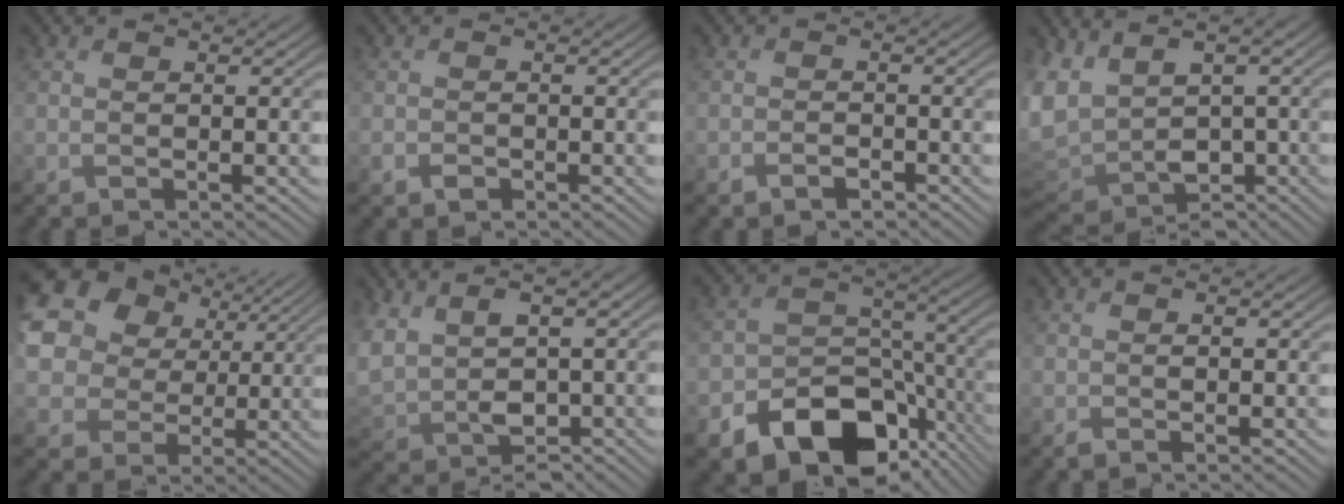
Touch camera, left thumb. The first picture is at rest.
{"total": 1.1, "force": [-0.6, 0.8, 0.5], "torque": [-0.010, -0.002, -0.013]}
{"total": 1.5, "force": [-1.1, 0.7, 0.7], "torque": [-0.011, 0.000, -0.021]}
{"total": 8.8, "force": [-0.5, 6.3, 6.1], "torque": [-0.162, -0.034, -0.001]}
{"total": 21.8, "force": [9.5, 17.3, 9.2], "torque": [-0.282, 0.032, 0.172]}
{"total": 7.7, "force": [1.4, 4.6, 6.0], "torque": [-0.163, -0.017, 0.036]}
{"total": 13.9, "force": [-7.8, 8.9, 7.3], "torque": [-0.136, -0.036, -0.124]}
{"total": 0.9, "force": [0.1, 0.3, 0.8], "torque": [-0.018, -0.001, 0.004]}